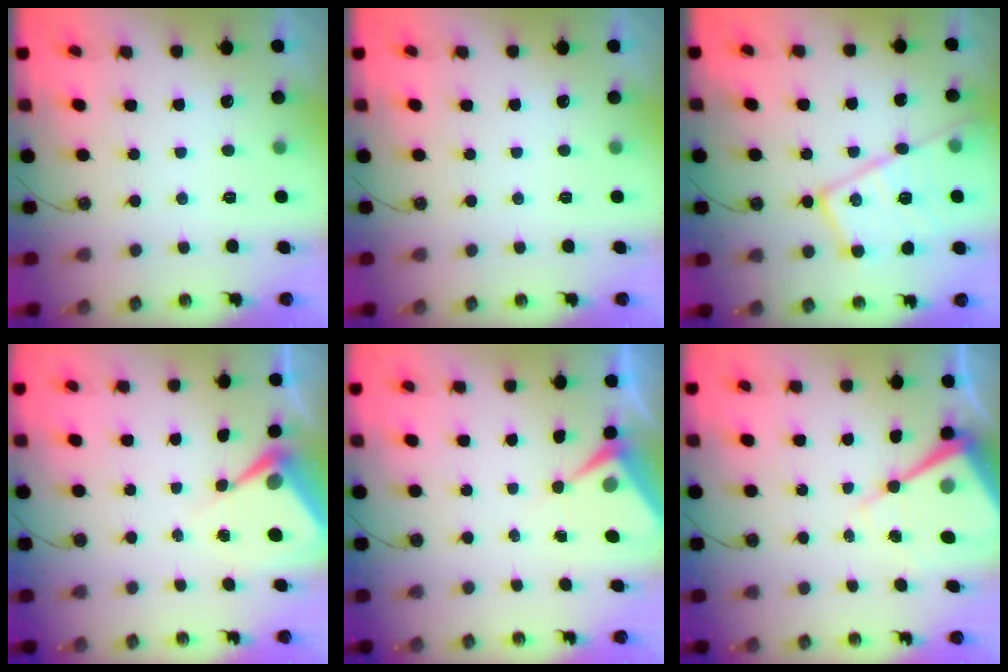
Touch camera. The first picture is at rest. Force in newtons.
{"total": 0.0}
{"total": 19.4, "press": 19.3, "slide": 1.9}
{"total": 7.4, "press": 7.4, "slide": 0.4}
{"total": 6.0, "press": 5.9, "slide": 0.7}
{"total": 12.4, "press": 12.3, "slide": 0.8}